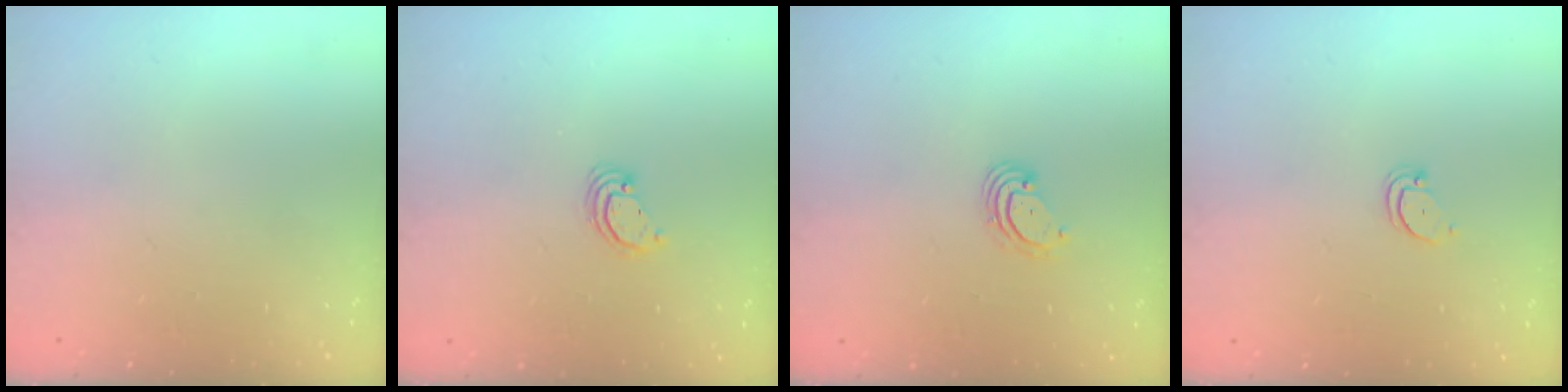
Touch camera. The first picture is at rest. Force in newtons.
{"total": 2.6, "press": 2.6, "slide": 0.2}
{"total": 3.0, "press": 3.0, "slide": 0.2}
{"total": 2.5, "press": 2.5, "slide": 0.2}